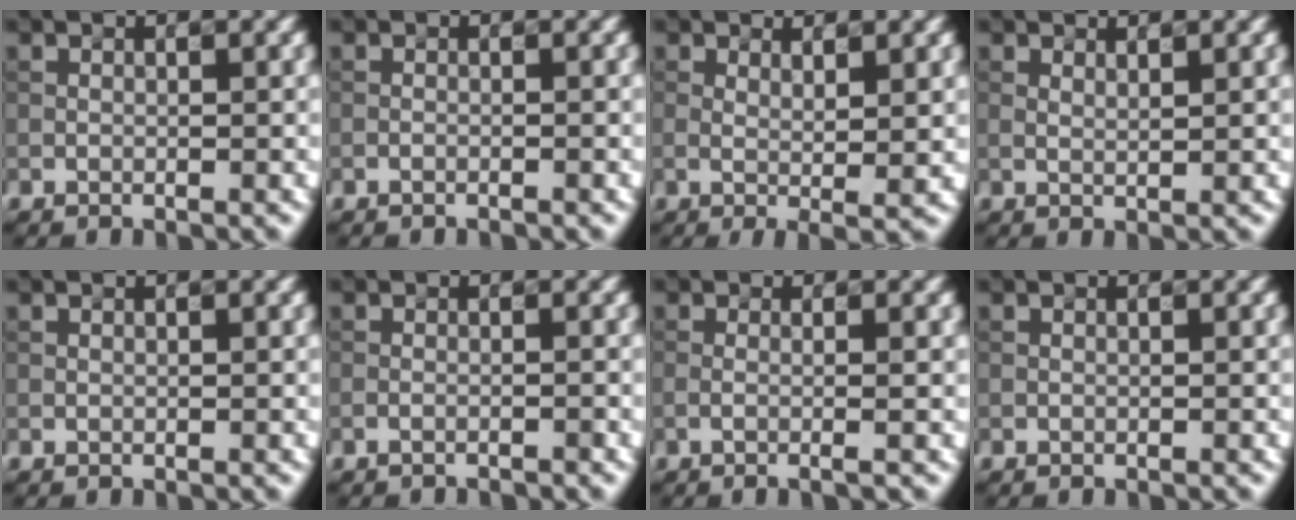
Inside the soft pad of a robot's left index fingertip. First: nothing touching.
{"total": 0.7, "force": [-0.6, 0.1, 0.4], "torque": [-0.005, 0.001, -0.016]}
{"total": 3.0, "force": [0.8, 0.6, 2.8], "torque": [-0.039, -0.011, 0.014]}
{"total": 1.0, "force": [0.7, 0.1, 0.6], "torque": [-0.011, -0.001, 0.013]}
{"total": 0.0}
{"total": 1.5, "force": [-1.2, 0.3, 0.9], "torque": [-0.006, -0.002, -0.030]}
{"total": 2.5, "force": [-0.1, 0.9, 2.3], "torque": [-0.026, -0.002, -0.024]}
{"total": 0.0}